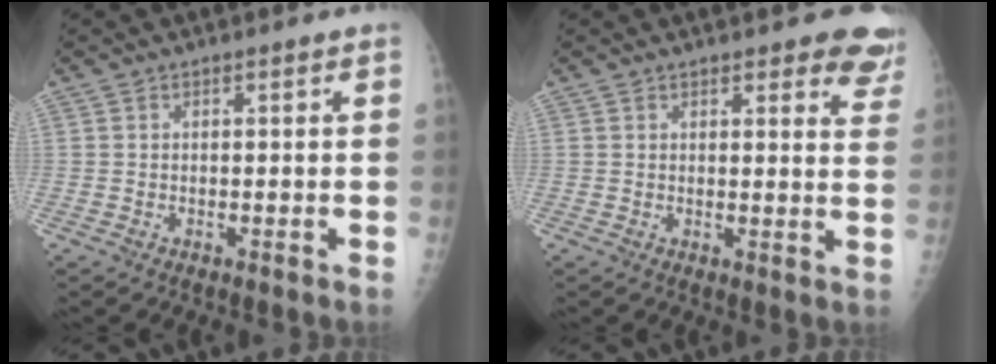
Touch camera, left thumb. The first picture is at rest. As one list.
[{"total": 8.1, "force": [6.6, 2.7, 3.8], "torque": [-0.005, -0.031, 0.057]}]